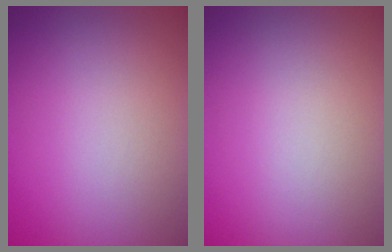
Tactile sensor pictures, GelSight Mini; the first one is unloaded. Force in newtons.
{"total": 0.0}